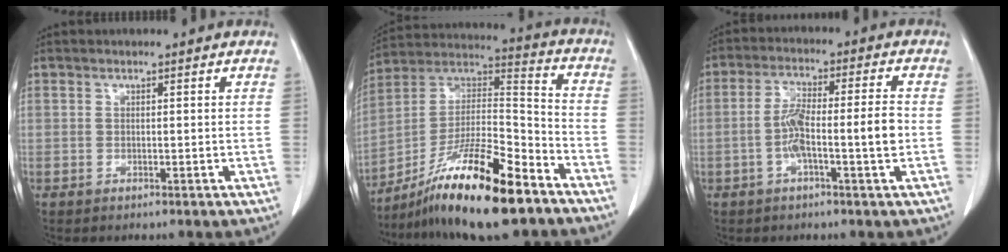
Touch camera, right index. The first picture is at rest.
{"total": 19.2, "force": [-12.7, 2.7, 14.1], "torque": [-0.254, -0.001, -0.221]}
{"total": 8.1, "force": [-1.7, 0.6, 7.9], "torque": [-0.150, 0.017, -0.033]}